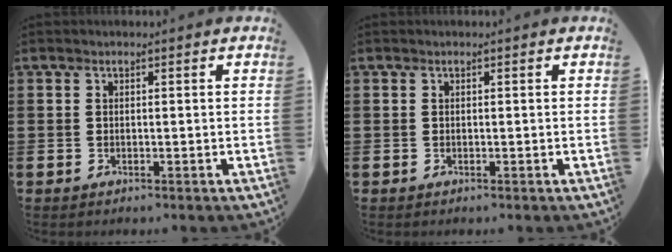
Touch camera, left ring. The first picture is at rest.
{"total": 0.0}